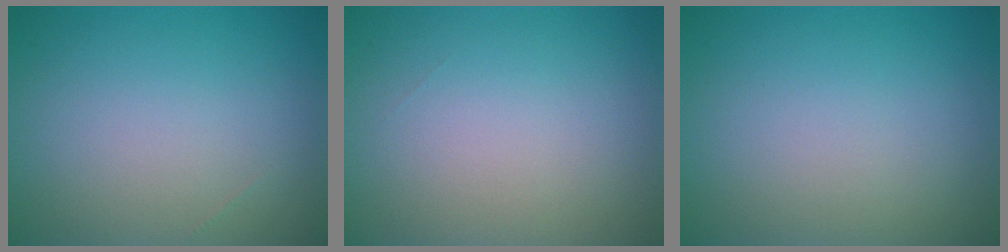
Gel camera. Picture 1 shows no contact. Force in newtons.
{"total": 0.0}
{"total": 0.0}